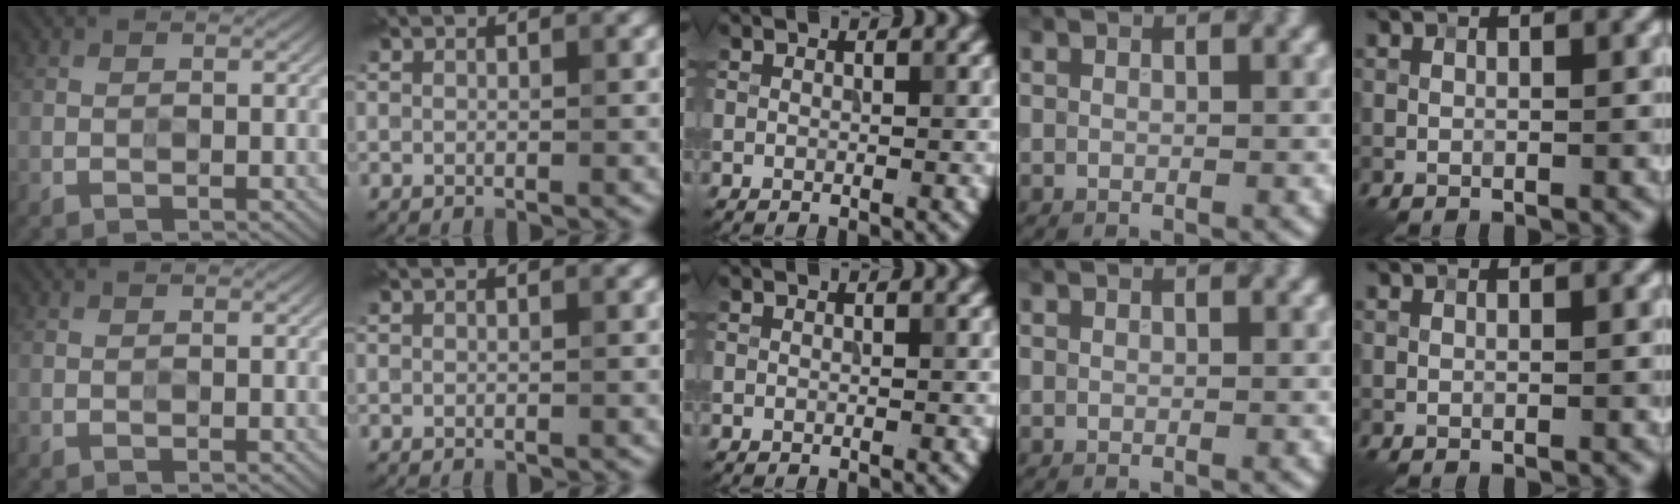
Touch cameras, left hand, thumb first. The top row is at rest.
{}